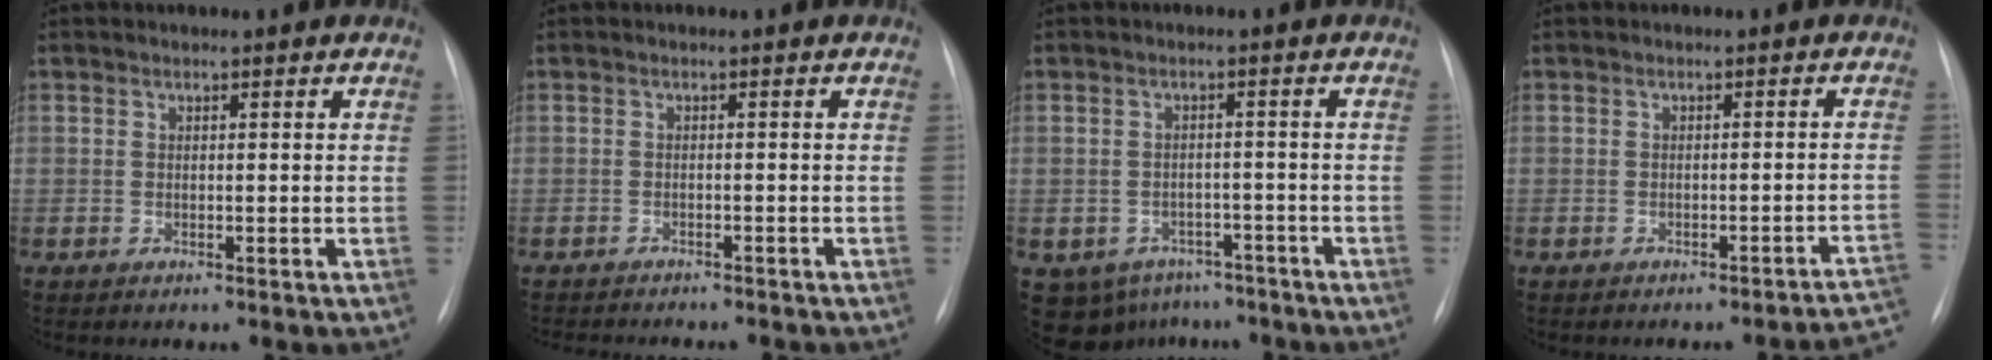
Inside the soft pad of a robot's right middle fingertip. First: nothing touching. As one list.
[{"total": 8.8, "force": [-8.0, 2.0, 3.2], "torque": [-0.040, -0.004, -0.098]}, {"total": 9.3, "force": [-6.2, 6.6, 1.9], "torque": [-0.035, 0.012, -0.074]}, {"total": 5.4, "force": [-4.9, -0.2, 2.2], "torque": [-0.003, 0.016, -0.053]}]